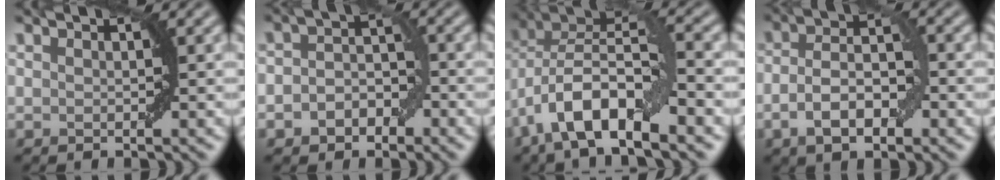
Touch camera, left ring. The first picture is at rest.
{"total": 3.4, "force": [-1.3, 2.5, 1.9], "torque": [-0.026, 0.006, -0.025]}
{"total": 8.9, "force": [-4.0, 3.8, 7.1], "torque": [-0.128, 0.014, -0.080]}
{"total": 5.6, "force": [-1.7, 2.5, 4.7], "torque": [-0.085, 0.007, -0.035]}